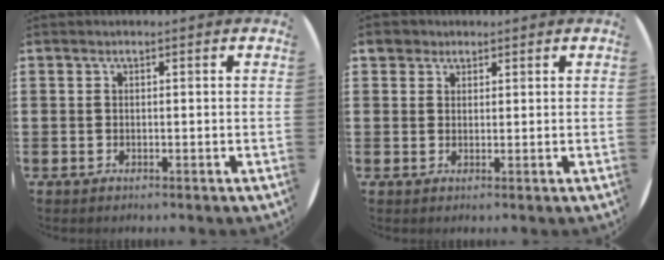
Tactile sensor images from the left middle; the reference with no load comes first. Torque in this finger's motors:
{"motor_torque": [0.35, -0.24, 0.00, 0.02]}